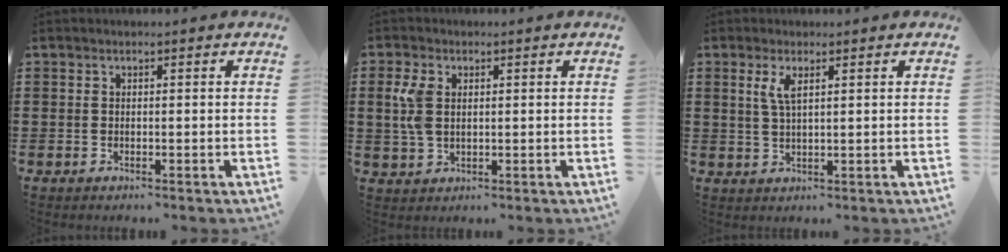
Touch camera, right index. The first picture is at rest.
{"total": 4.6, "force": [1.2, 2.9, 3.4], "torque": [-0.087, 0.006, 0.016]}
{"total": 3.2, "force": [1.4, 0.9, 2.7], "torque": [-0.057, 0.005, 0.023]}